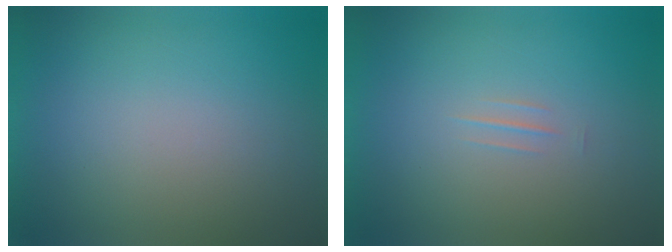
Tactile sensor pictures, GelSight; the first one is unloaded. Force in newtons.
{"total": 1.2}